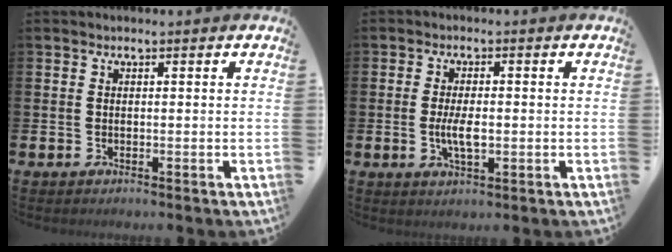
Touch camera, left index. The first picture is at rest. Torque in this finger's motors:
{"motor_torque": [0.81, 0.11, 0.11, 0.08]}